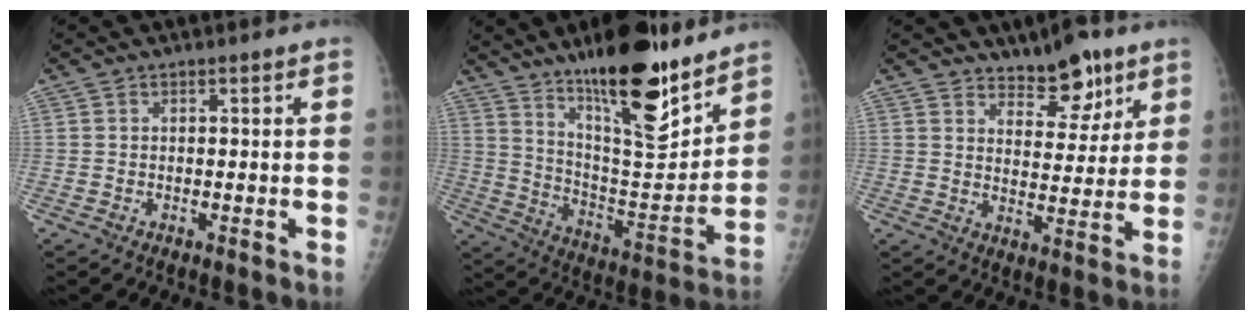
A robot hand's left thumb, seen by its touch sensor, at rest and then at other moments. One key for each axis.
{"total": 22.3, "fx": 15.9, "fy": 6.0, "fz": 14.5, "tx": -0.192, "ty": -0.101, "tz": 0.261}
{"total": 8.9, "fx": 6.4, "fy": 4.0, "fz": 4.7, "tx": -0.036, "ty": -0.044, "tz": 0.099}